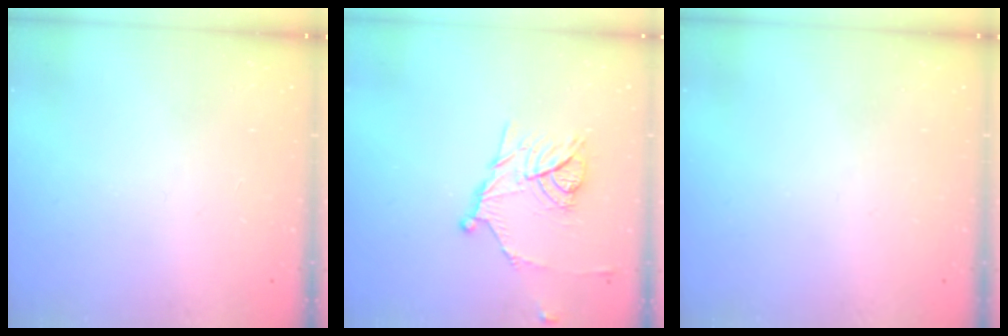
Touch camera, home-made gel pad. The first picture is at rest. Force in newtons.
{"total": 13.2, "press": 13.2, "slide": 0.3}
{"total": 0.0}